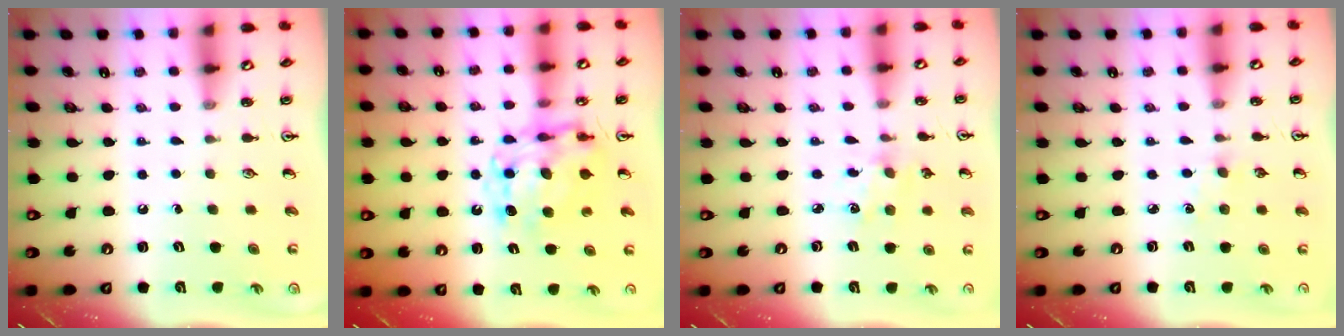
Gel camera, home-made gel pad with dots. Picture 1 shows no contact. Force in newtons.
{"total": 11.1, "press": 11.0, "slide": 1.1}
{"total": 2.6, "press": 2.5, "slide": 0.5}
{"total": 2.9, "press": 2.9, "slide": 0.4}